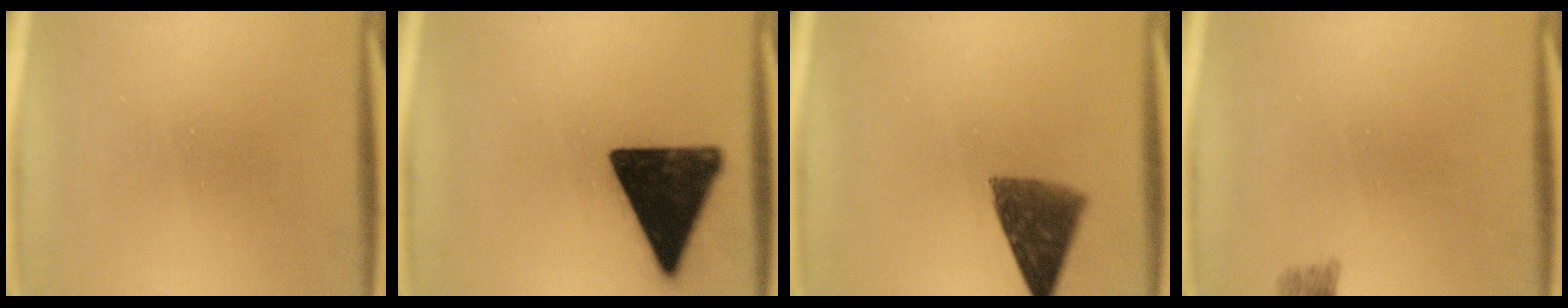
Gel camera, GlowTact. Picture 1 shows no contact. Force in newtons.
{"total": 14.4}
{"total": 9.2}
{"total": 2.0}